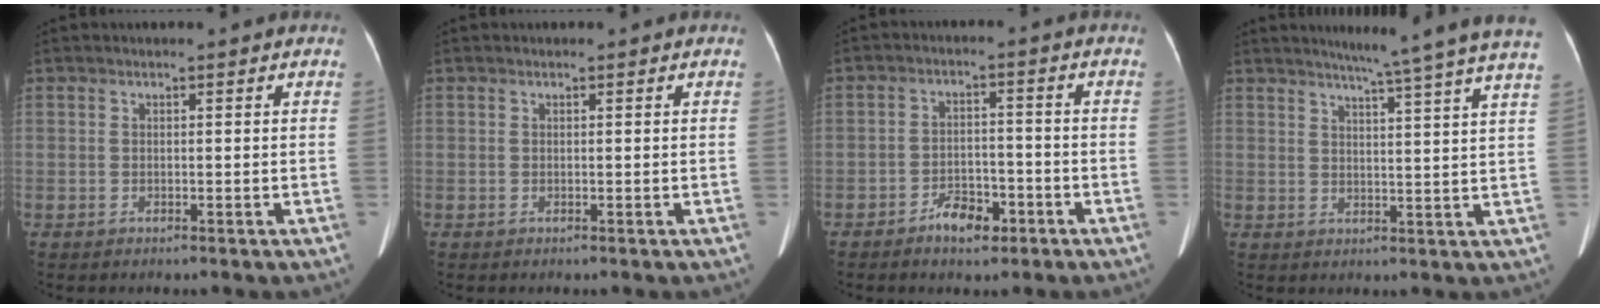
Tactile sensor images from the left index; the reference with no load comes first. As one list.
[{"total": 0.0}, {"total": 5.1, "force": [-3.5, 2.5, 2.9], "torque": [-0.052, 0.006, -0.055]}, {"total": 14.9, "force": [12.6, -2.0, 7.6], "torque": [-0.109, -0.032, 0.140]}]